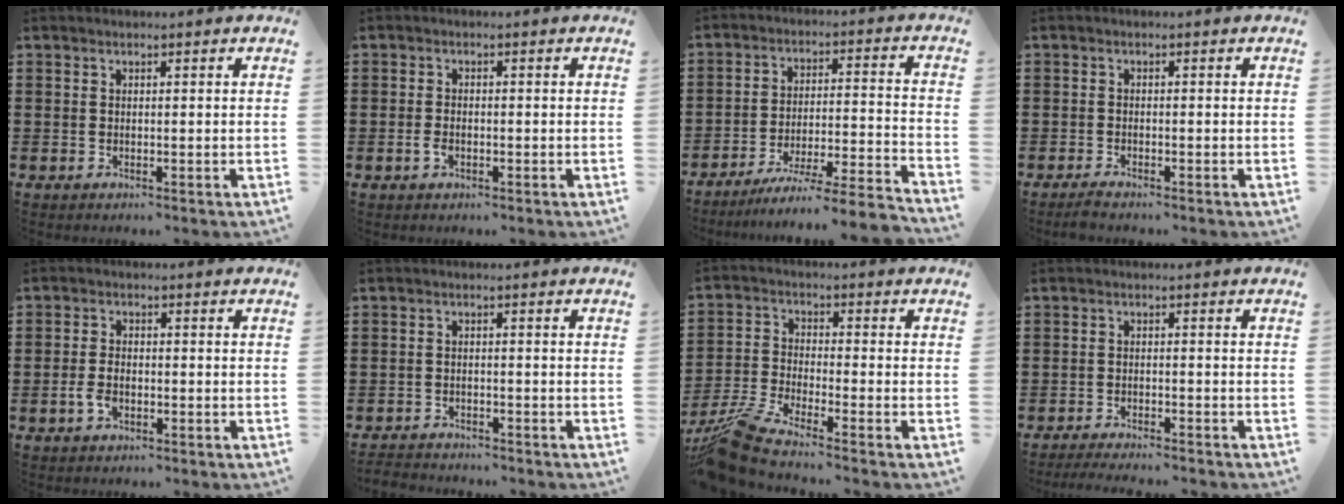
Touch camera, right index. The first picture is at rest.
{"total": 1.7, "force": [-0.7, 0.7, 1.3], "torque": [-0.035, -0.007, -0.014]}
{"total": 6.6, "force": [-5.8, -0.2, 3.0], "torque": [-0.040, -0.003, -0.113]}
{"total": 1.1, "force": [-1.0, -0.1, 0.3], "torque": [-0.004, -0.001, -0.019]}
{"total": 3.0, "force": [-1.3, 1.5, 2.3], "torque": [-0.058, -0.006, -0.027]}
{"total": 2.0, "force": [-2.0, 0.1, -0.1], "torque": [-0.007, -0.002, -0.043]}
{"total": 6.9, "force": [-6.2, 0.2, 2.9], "torque": [-0.079, -0.010, -0.126]}
{"total": 2.3, "force": [-2.2, -0.2, 0.2], "torque": [-0.008, -0.004, -0.046]}